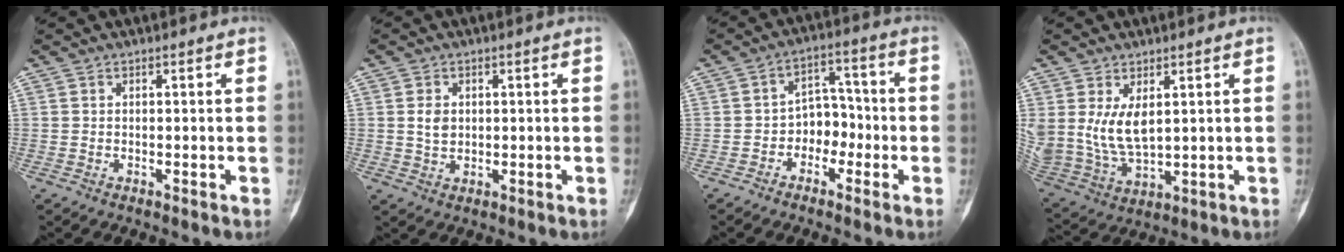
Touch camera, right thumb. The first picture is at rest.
{"total": 3.1, "force": [0.5, 2.4, 2.0], "torque": [-0.027, -0.002, 0.014]}
{"total": 6.6, "force": [-2.3, 5.0, 3.7], "torque": [-0.019, 0.038, -0.050]}
{"total": 9.8, "force": [2.7, 5.4, 7.7], "torque": [-0.152, -0.018, 0.075]}